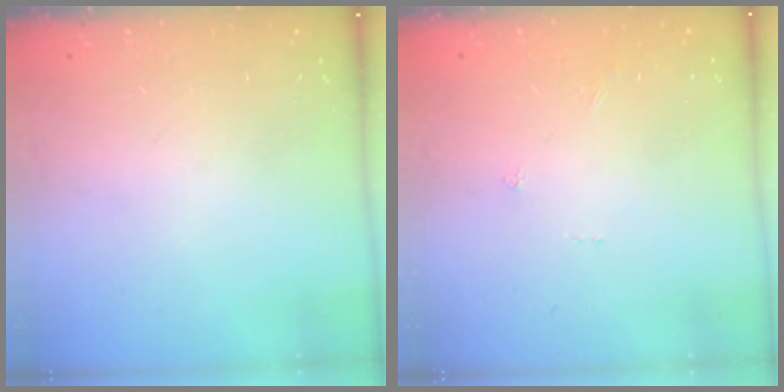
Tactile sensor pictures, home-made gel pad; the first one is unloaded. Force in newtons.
{"total": 0.0}